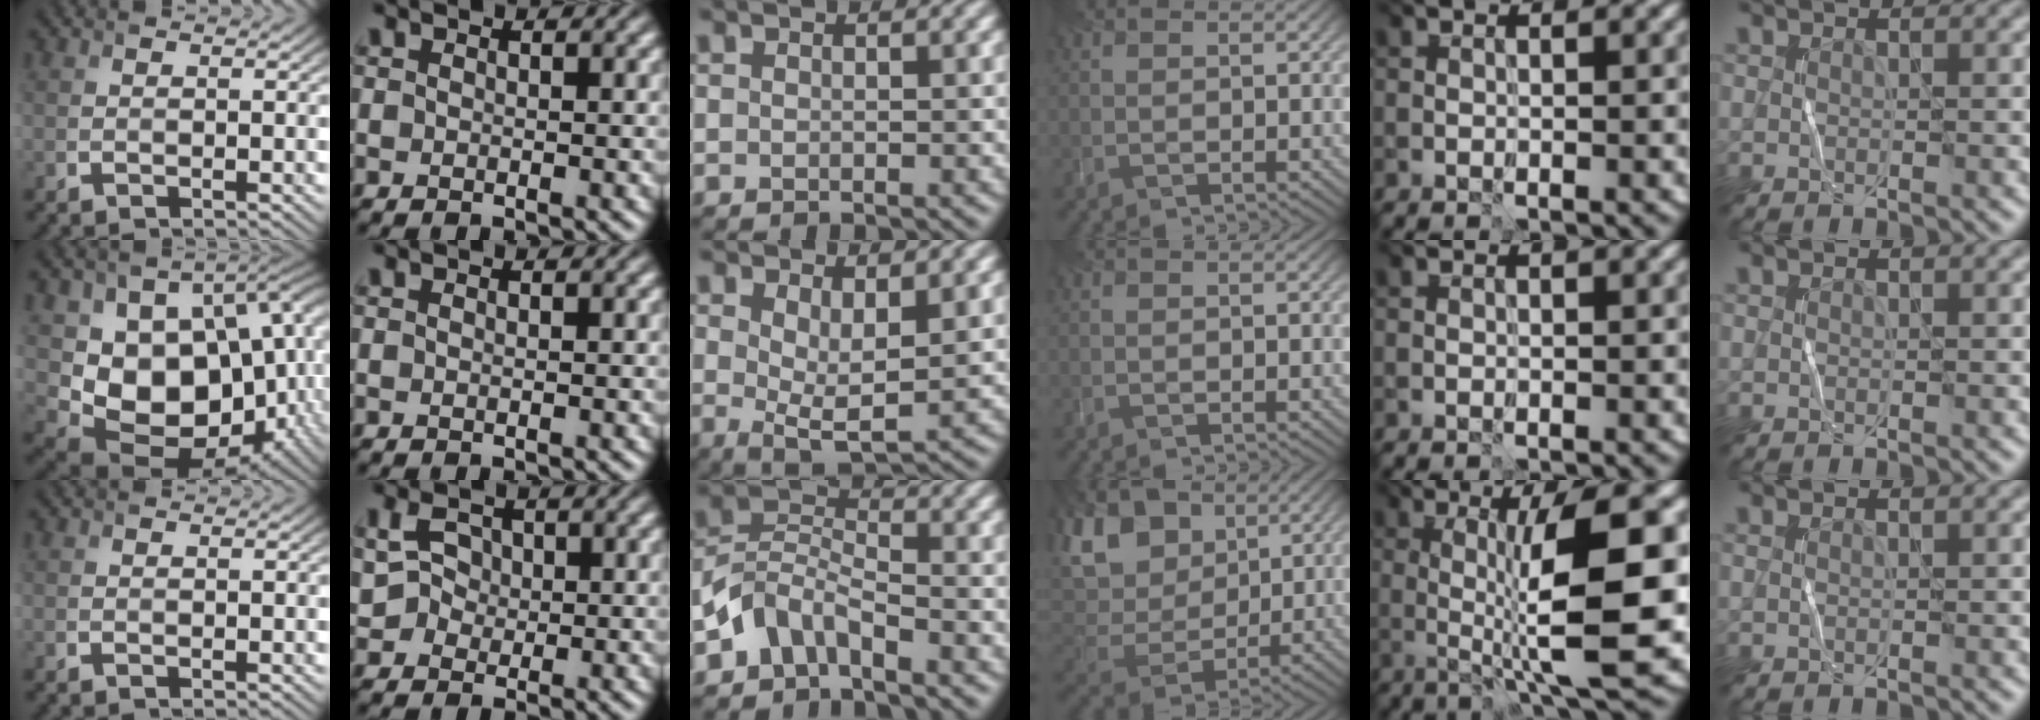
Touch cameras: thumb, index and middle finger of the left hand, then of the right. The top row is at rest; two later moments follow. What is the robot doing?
{"motion": "wrap", "object": "cellophane"}